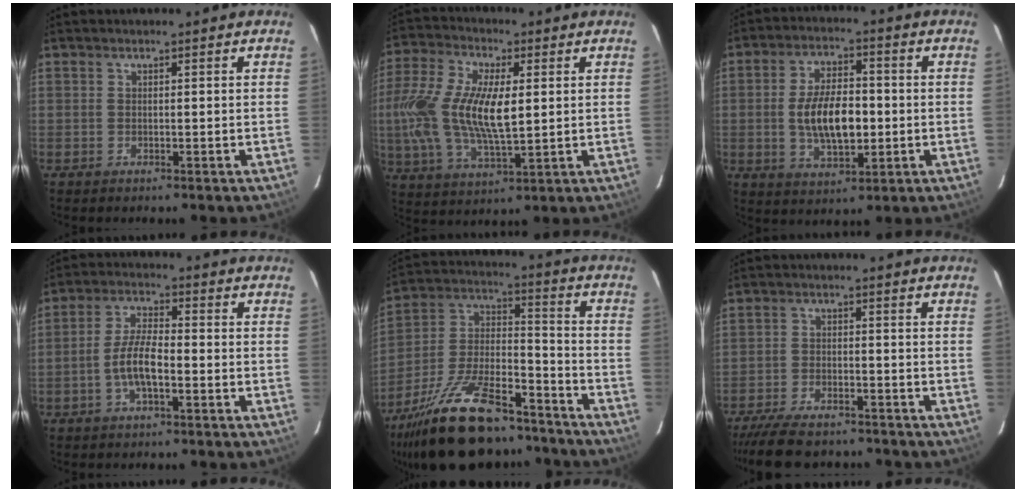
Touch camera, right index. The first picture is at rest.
{"total": 18.2, "force": [1.3, 7.9, 16.3], "torque": [-0.332, 0.001, 0.022]}
{"total": 11.5, "force": [-1.2, 5.6, 10.0], "torque": [-0.189, 0.001, -0.015]}
{"total": 6.8, "force": [-2.4, 2.1, 6.0], "torque": [-0.124, 0.008, -0.046]}
{"total": 26.2, "force": [-19.5, 9.8, 14.5], "torque": [-0.275, 0.007, -0.306]}
{"total": 11.9, "force": [-10.2, 3.7, 4.9], "torque": [-0.116, -0.015, -0.161]}